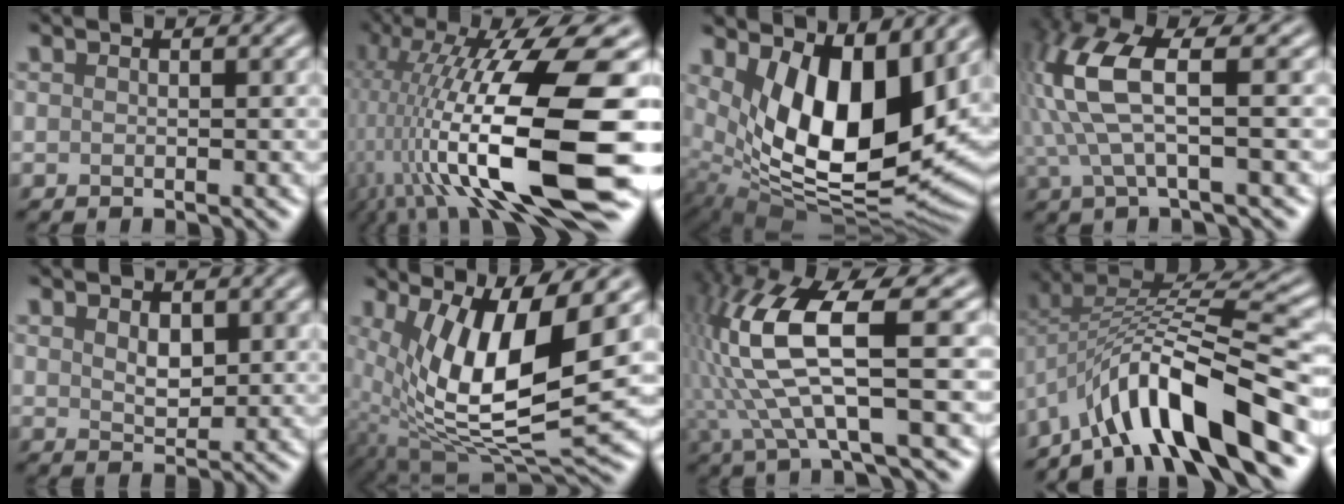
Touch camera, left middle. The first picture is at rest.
{"total": 17.1, "force": [-2.3, 5.0, 16.2], "torque": [-0.298, 0.014, -0.036]}
{"total": 11.9, "force": [3.4, 5.8, 9.8], "torque": [-0.154, -0.018, 0.068]}
{"total": 7.2, "force": [1.4, 2.0, 6.7], "torque": [-0.166, 0.020, 0.033]}
{"total": 2.2, "force": [1.3, 1.2, 1.3], "torque": [-0.025, 0.001, 0.035]}
{"total": 12.9, "force": [2.5, 4.2, 11.9], "torque": [-0.215, -0.005, 0.051]}
{"total": 9.7, "force": [0.4, 2.7, 9.3], "torque": [-0.207, 0.016, 0.014]}
{"total": 11.3, "force": [-6.2, 3.0, 9.0], "torque": [-0.137, 0.023, -0.102]}